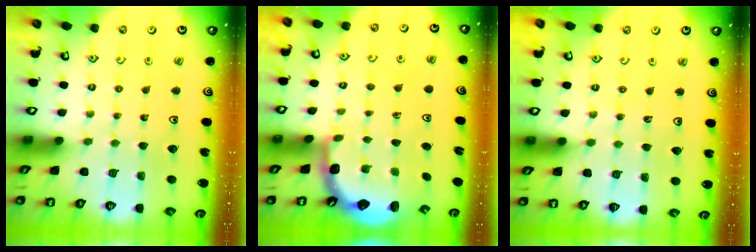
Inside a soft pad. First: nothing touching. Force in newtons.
{"total": 2.5, "press": 2.1, "slide": 1.3}
{"total": 2.9, "press": 2.9, "slide": 0.2}